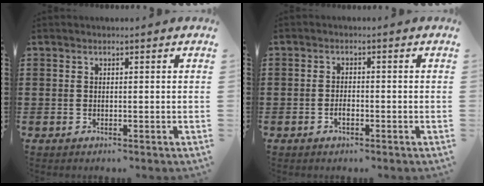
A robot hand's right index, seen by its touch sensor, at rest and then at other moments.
{"total": 1.8, "force": [-0.9, 0.6, 1.4], "torque": [-0.028, -0.002, -0.015]}